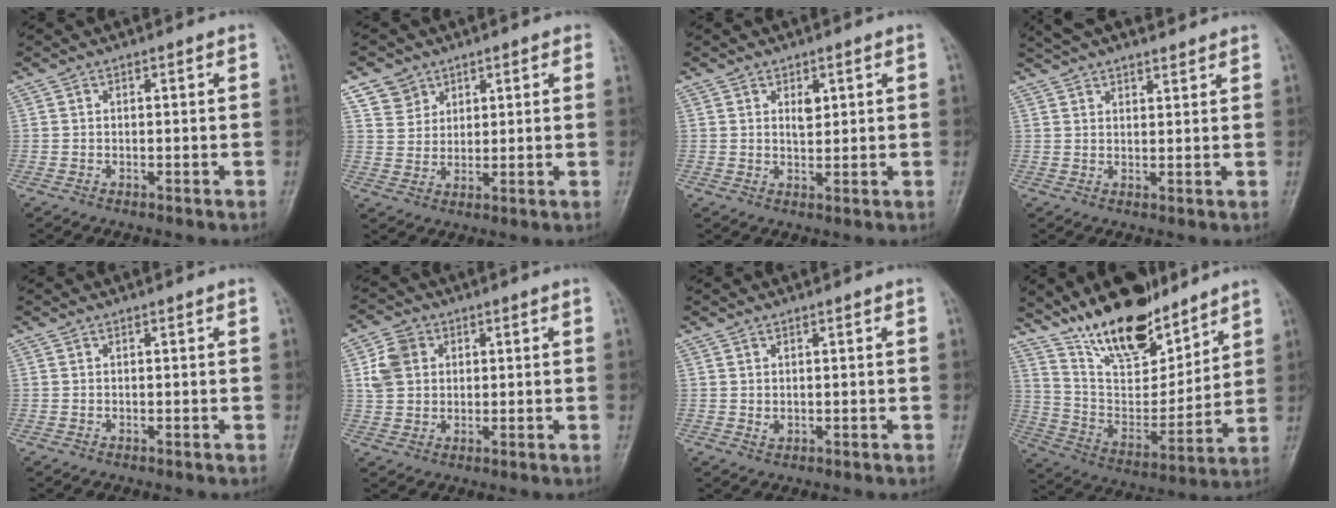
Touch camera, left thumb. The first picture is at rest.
{"total": 6.2, "force": [3.7, 4.9, 0.3], "torque": [0.035, -0.026, 0.067]}
{"total": 2.5, "force": [1.1, 1.5, 1.7], "torque": [-0.017, -0.008, 0.020]}
{"total": 9.1, "force": [7.6, 2.7, 4.2], "torque": [-0.046, 0.008, 0.127]}
{"total": 0.0}
{"total": 6.3, "force": [1.7, 5.2, 3.1], "torque": [-0.042, 0.002, 0.032]}
{"total": 1.2, "force": [0.5, 0.7, 0.9], "torque": [-0.015, -0.003, 0.013]}
{"total": 19.2, "force": [14.4, 7.4, 10.2], "torque": [-0.121, -0.083, 0.261]}